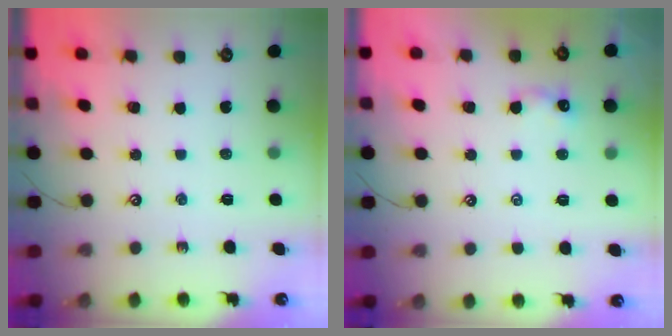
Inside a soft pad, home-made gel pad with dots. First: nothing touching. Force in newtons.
{"total": 0.7, "press": 0.5, "slide": 0.5}